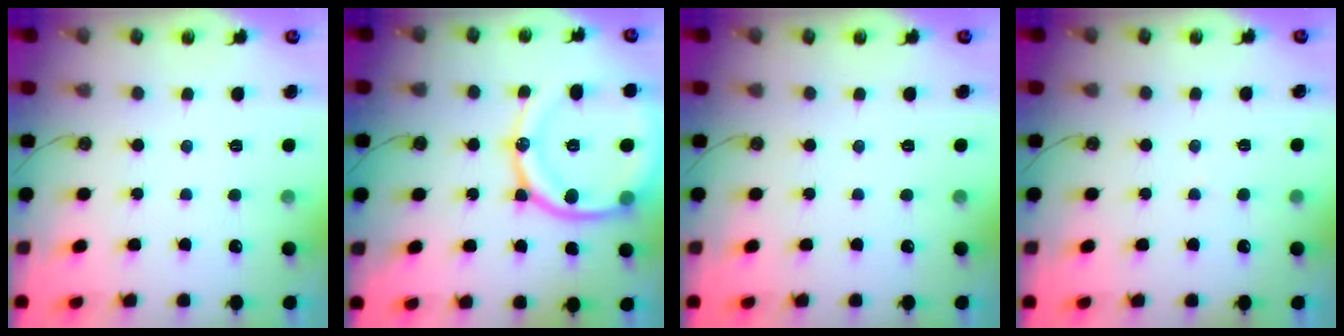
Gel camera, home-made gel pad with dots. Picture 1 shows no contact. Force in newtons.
{"total": 20.4, "press": 20.2, "slide": 2.4}
{"total": 0.0}
{"total": 4.5, "press": 4.5, "slide": 0.4}